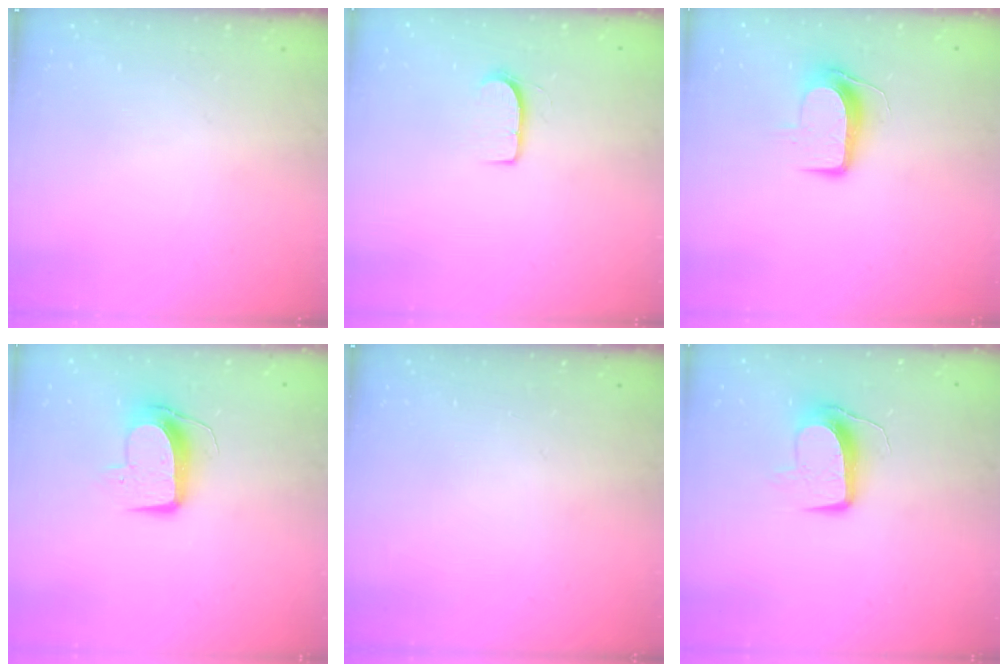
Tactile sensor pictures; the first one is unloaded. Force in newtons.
{"total": 7.0, "press": 7.0, "slide": 0.5}
{"total": 8.7, "press": 8.6, "slide": 0.5}
{"total": 10.0, "press": 10.0, "slide": 0.5}
{"total": 0.0}
{"total": 9.7, "press": 9.7, "slide": 0.5}